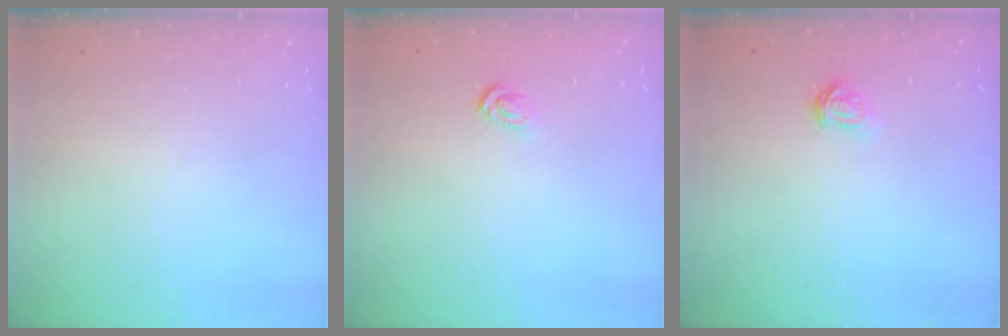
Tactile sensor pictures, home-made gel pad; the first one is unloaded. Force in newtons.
{"total": 3.0, "press": 3.0, "slide": 0.1}
{"total": 3.0, "press": 3.0, "slide": 0.3}